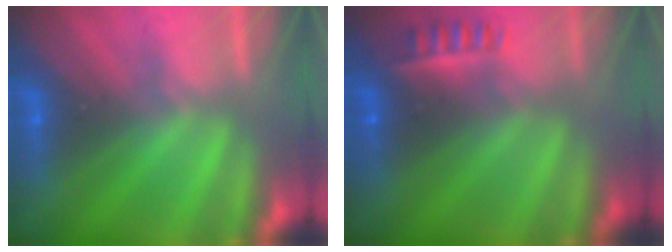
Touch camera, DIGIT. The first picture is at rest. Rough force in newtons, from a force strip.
{"total": 2.3}